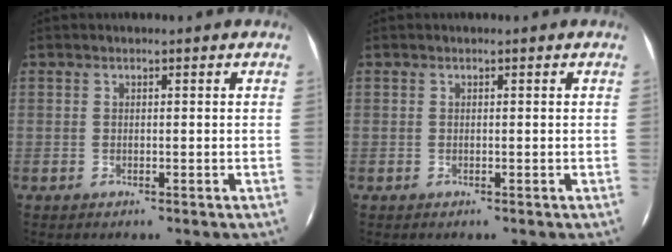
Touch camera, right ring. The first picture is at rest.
{"total": 0.0}